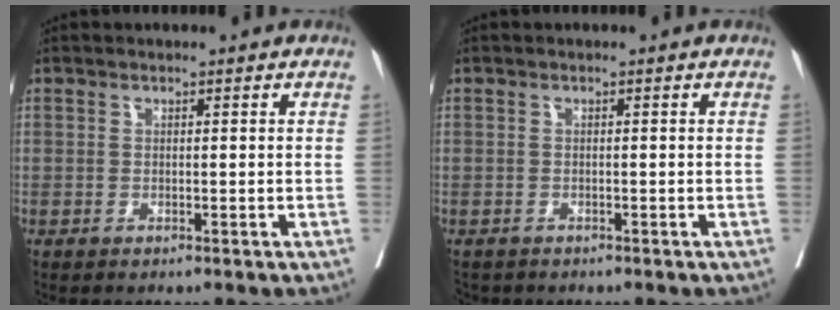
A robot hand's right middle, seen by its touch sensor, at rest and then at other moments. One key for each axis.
{"total": 2.6, "fx": -2.2, "fy": 1.4, "fz": 0.4, "tx": -0.010, "ty": -0.003, "tz": -0.034}